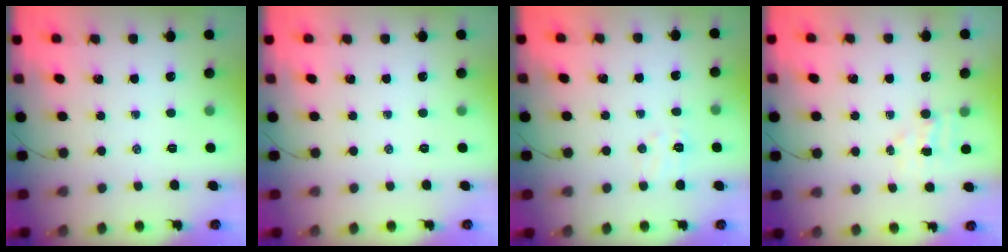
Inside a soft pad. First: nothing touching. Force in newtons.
{"total": 0.0}
{"total": 4.8, "press": 4.6, "slide": 1.1}
{"total": 4.2, "press": 4.1, "slide": 0.9}